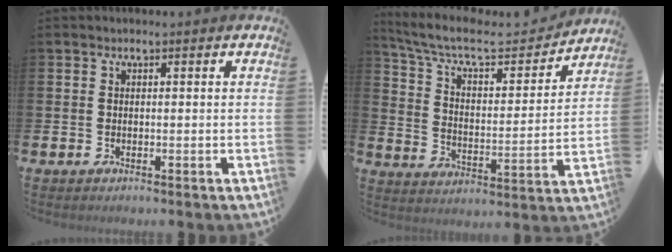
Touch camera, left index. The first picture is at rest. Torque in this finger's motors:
{"motor_torque": [1.02, -1.12, 0.14, 0.03]}